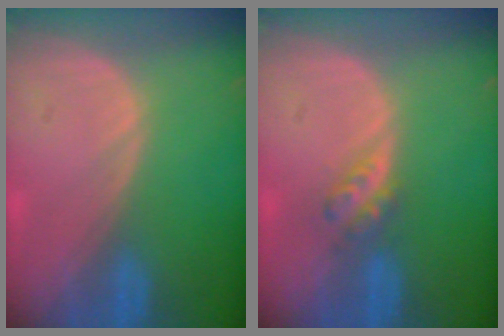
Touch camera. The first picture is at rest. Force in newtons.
{"total": 3.2, "press": 2.8, "slide": 1.6}